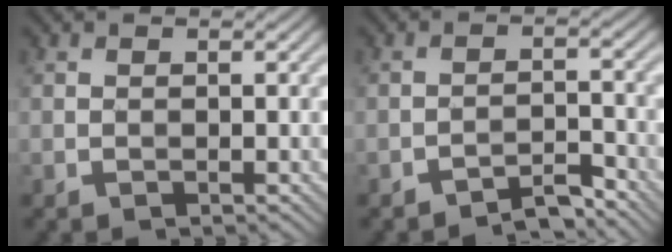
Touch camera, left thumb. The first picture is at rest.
{"total": 3.2, "force": [-2.9, 0.6, 1.3], "torque": [-0.014, 0.013, -0.053]}